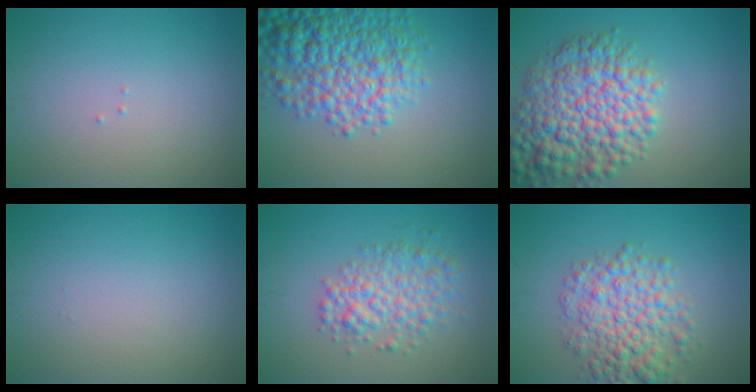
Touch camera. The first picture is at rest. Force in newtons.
{"total": 9.2, "press": 9.2, "slide": 0.4}
{"total": 8.8, "press": 8.8, "slide": 0.3}
{"total": 0.0}
{"total": 4.0, "press": 4.0, "slide": 0.1}
{"total": 6.0, "press": 6.0, "slide": 0.1}